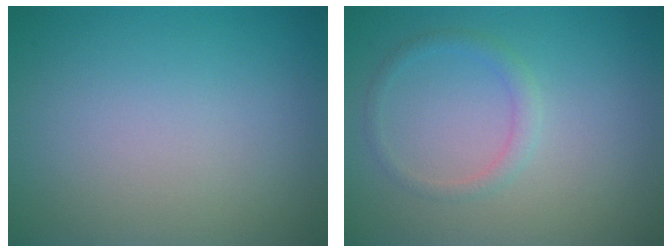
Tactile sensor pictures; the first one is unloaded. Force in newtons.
{"total": 1.4, "press": 1.4, "slide": 0.1}